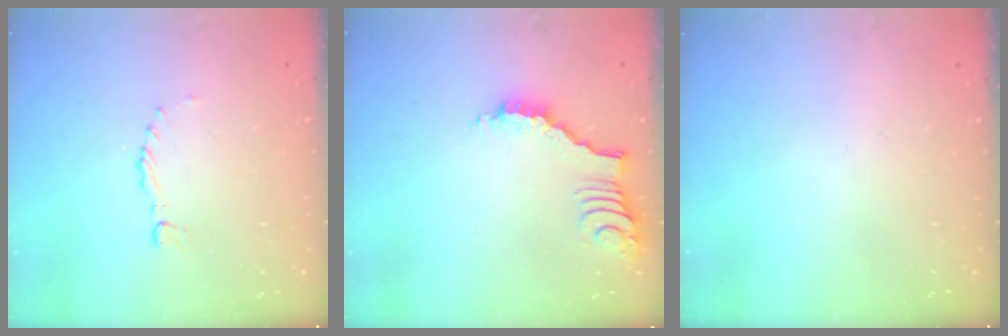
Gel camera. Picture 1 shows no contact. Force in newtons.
{"total": 3.5, "press": 3.5, "slide": 0.4}
{"total": 0.0}